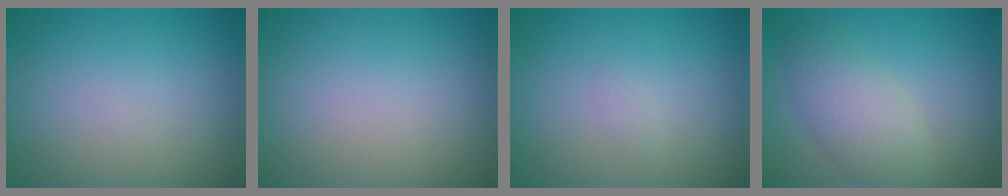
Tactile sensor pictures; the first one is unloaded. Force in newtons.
{"total": 0.0}
{"total": 0.5, "press": 0.5, "slide": 0.1}
{"total": 4.3, "press": 4.3, "slide": 0.3}